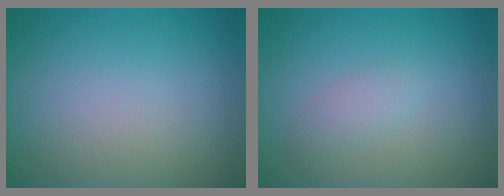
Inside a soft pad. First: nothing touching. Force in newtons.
{"total": 1.4, "press": 1.4, "slide": 0.1}